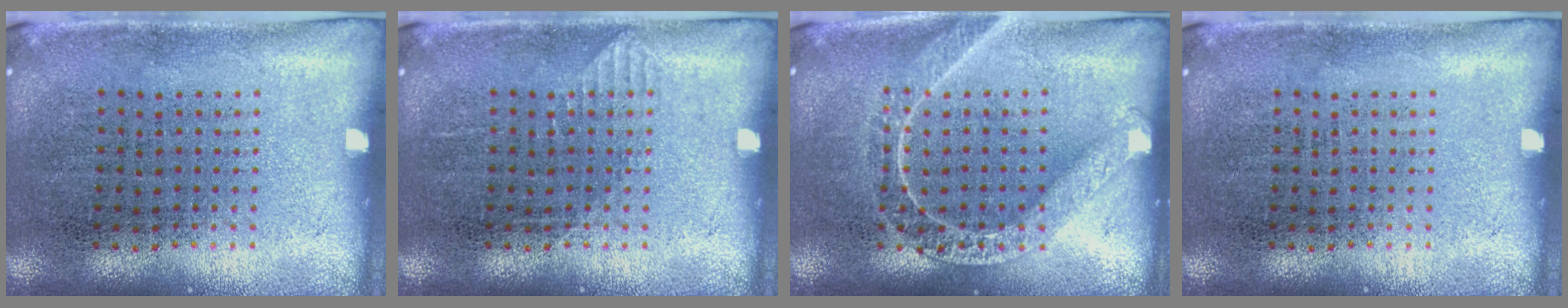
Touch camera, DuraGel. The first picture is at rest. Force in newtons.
{"total": 0.6, "press": 0.5, "slide": 0.2}
{"total": 2.5, "press": 2.5, "slide": 0.4}
{"total": 0.0}